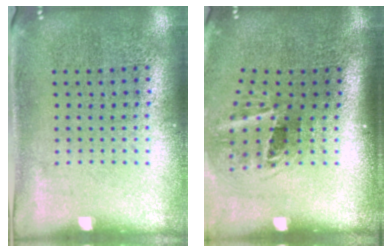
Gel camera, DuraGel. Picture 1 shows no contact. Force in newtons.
{"total": 2.0, "press": 1.2, "slide": 1.6}